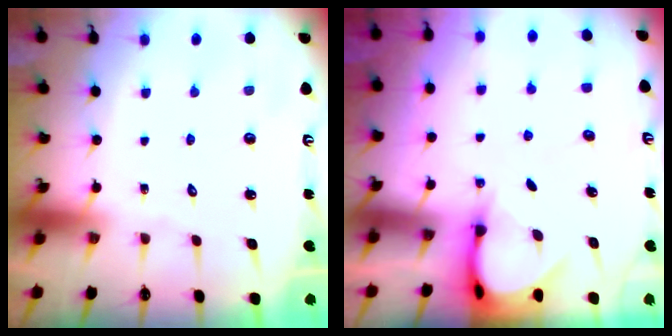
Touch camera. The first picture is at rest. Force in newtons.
{"total": 3.9, "press": 3.9, "slide": 0.4}